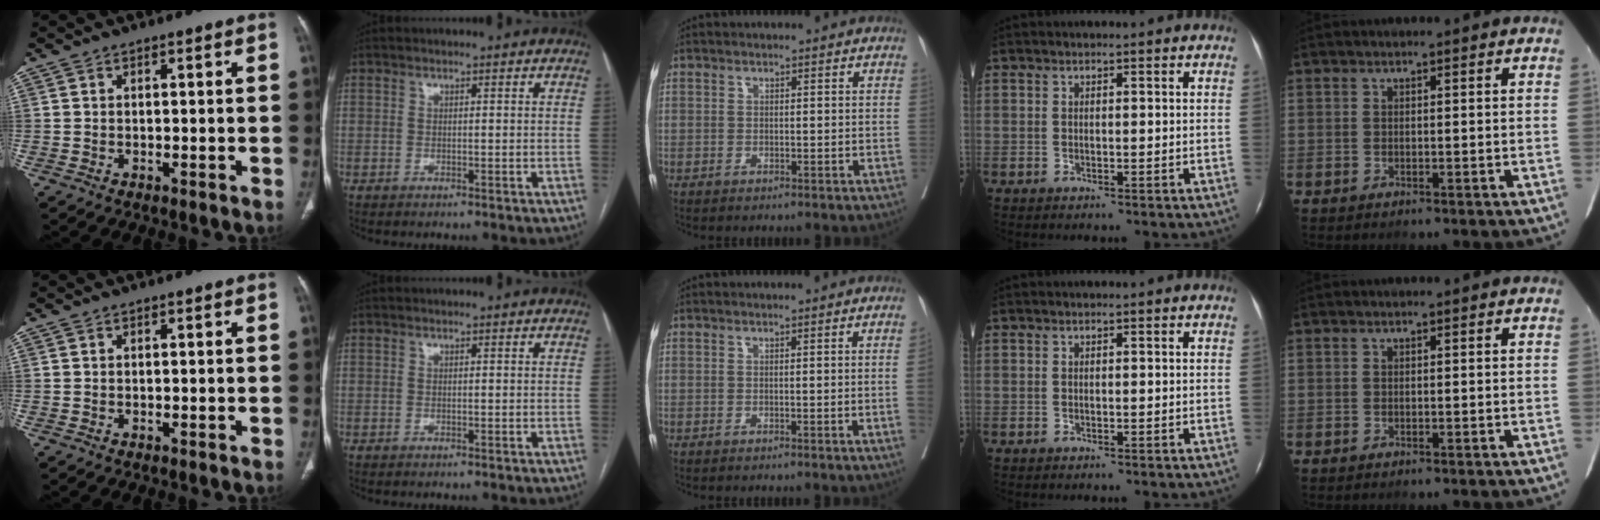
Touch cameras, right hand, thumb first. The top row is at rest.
{"middle": {"total": 1.4, "force": [-0.2, -0.7, 1.3], "torque": [-0.012, 0.000, -0.003]}}